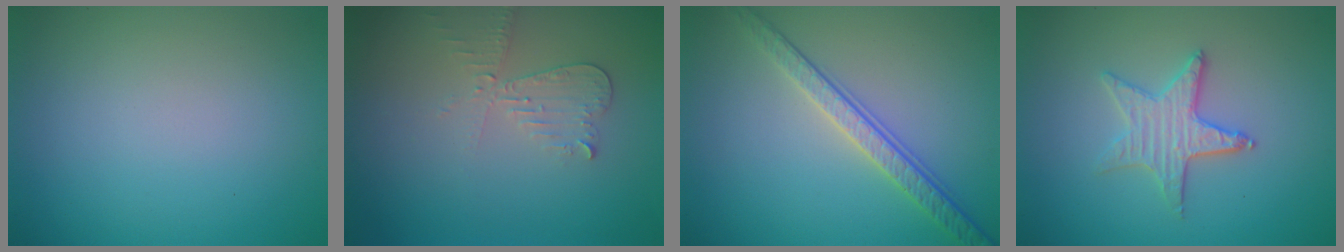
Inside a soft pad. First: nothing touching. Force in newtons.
{"total": 2.2, "press": 2.2, "slide": 0.2}
{"total": 3.6, "press": 3.2, "slide": 1.7}
{"total": 2.9, "press": 2.8, "slide": 0.8}